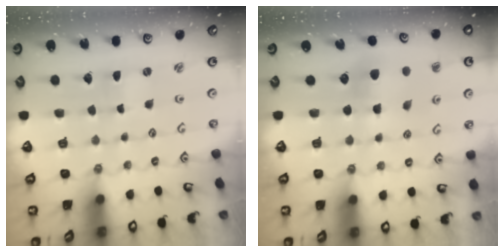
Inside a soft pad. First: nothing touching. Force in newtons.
{"total": 7.1, "press": 7.1, "slide": 0.7}